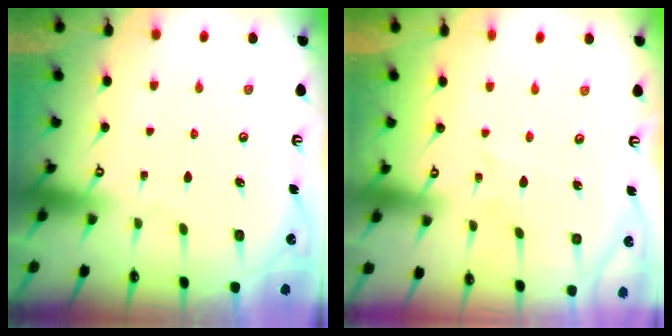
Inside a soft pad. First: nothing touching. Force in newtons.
{"total": 1.6, "press": 1.6, "slide": 0.1}